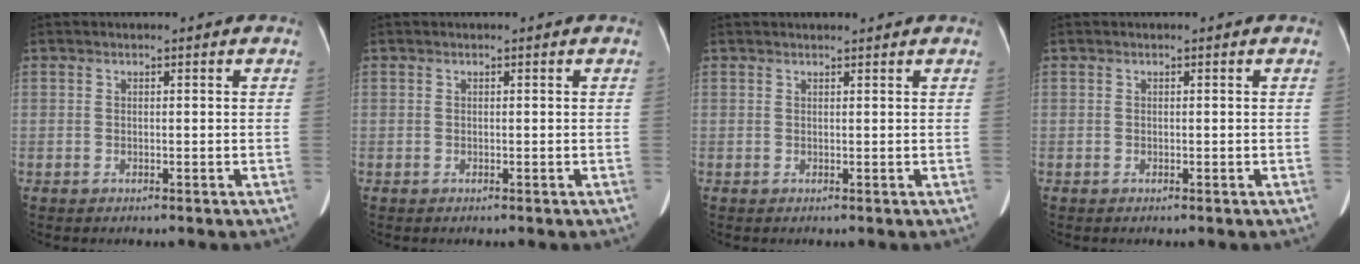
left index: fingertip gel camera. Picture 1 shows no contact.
{"total": 0.0}
{"total": 2.1, "force": [2.0, -0.1, 0.5], "torque": [-0.006, 0.017, 0.031]}
{"total": 0.0}